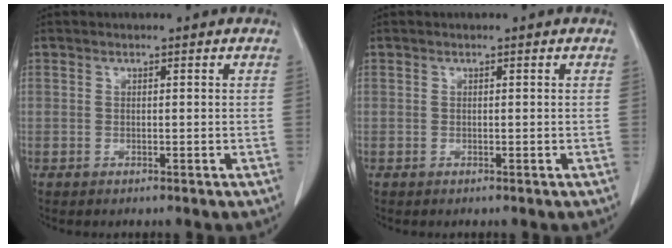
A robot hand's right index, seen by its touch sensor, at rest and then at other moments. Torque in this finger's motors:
{"motor_torque": [0.02, -0.02, 0.00, 0.00]}